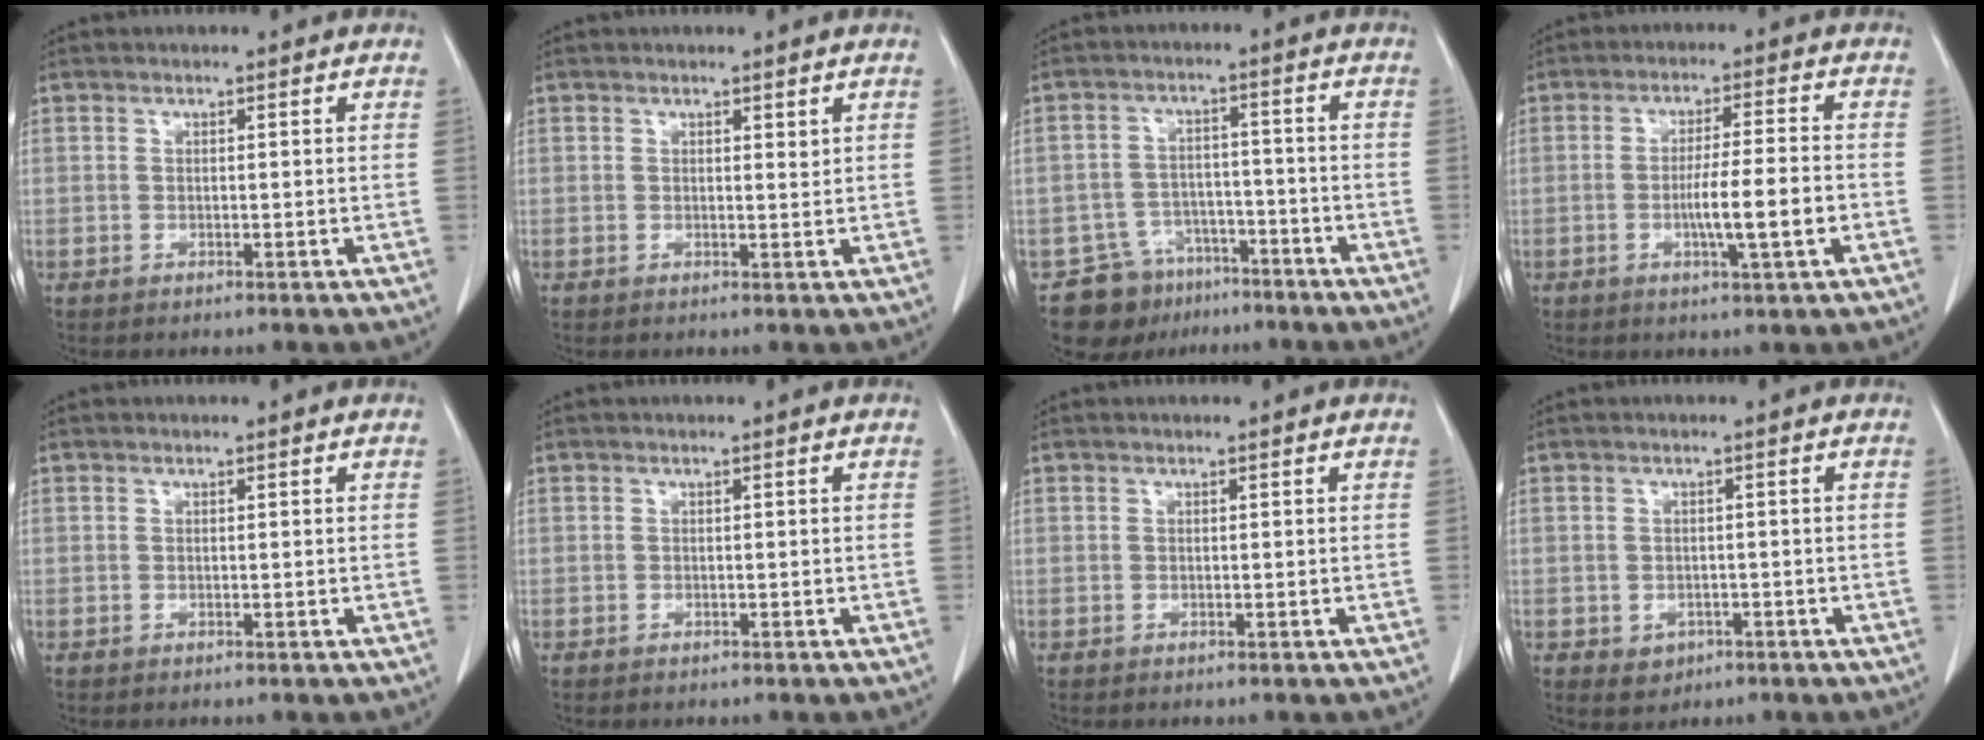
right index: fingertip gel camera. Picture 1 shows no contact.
{"total": 0.7, "force": [0.5, 0.2, 0.4], "torque": [-0.008, -0.005, 0.006]}
{"total": 8.7, "force": [-6.3, 5.9, 1.0], "torque": [-0.013, 0.023, -0.094]}
{"total": 7.4, "force": [-2.0, -0.1, 7.1], "torque": [-0.119, -0.004, -0.033]}
{"total": 0.0}
{"total": 0.0}
{"total": 0.0}
{"total": 2.5, "force": [-1.0, 2.1, 0.8], "torque": [-0.008, 0.004, -0.003]}